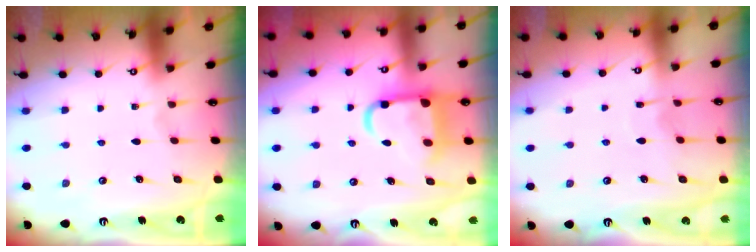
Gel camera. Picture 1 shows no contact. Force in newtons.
{"total": 11.8, "press": 11.7, "slide": 1.6}
{"total": 5.1, "press": 5.0, "slide": 0.6}